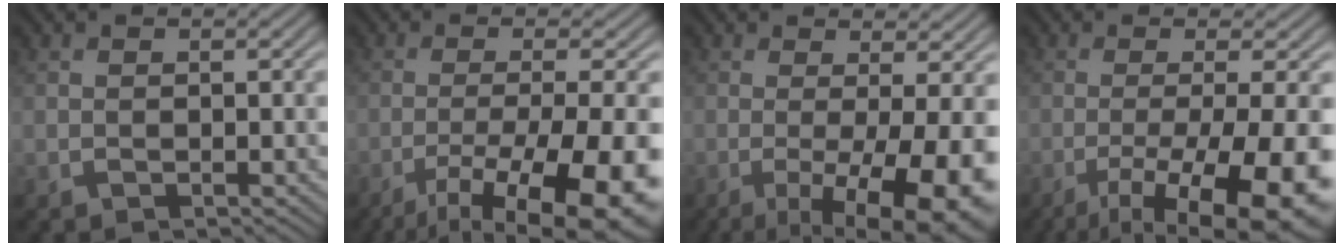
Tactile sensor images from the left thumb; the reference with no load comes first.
{"total": 14.2, "force": [-7.8, 3.4, 11.3], "torque": [-0.188, -0.020, -0.109]}
{"total": 11.7, "force": [-2.7, 3.0, 11.0], "torque": [-0.138, -0.001, -0.032]}
{"total": 14.0, "force": [-6.3, 3.4, 12.0], "torque": [-0.181, -0.012, -0.086]}